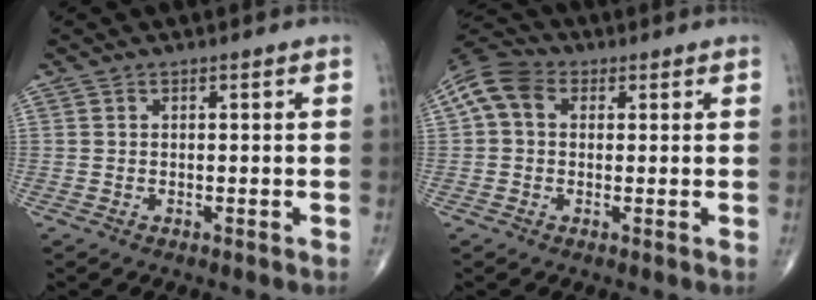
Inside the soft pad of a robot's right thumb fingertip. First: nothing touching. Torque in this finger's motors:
{"motor_torque": [0.25, 0.83, 0.21, -0.26, 0.06]}